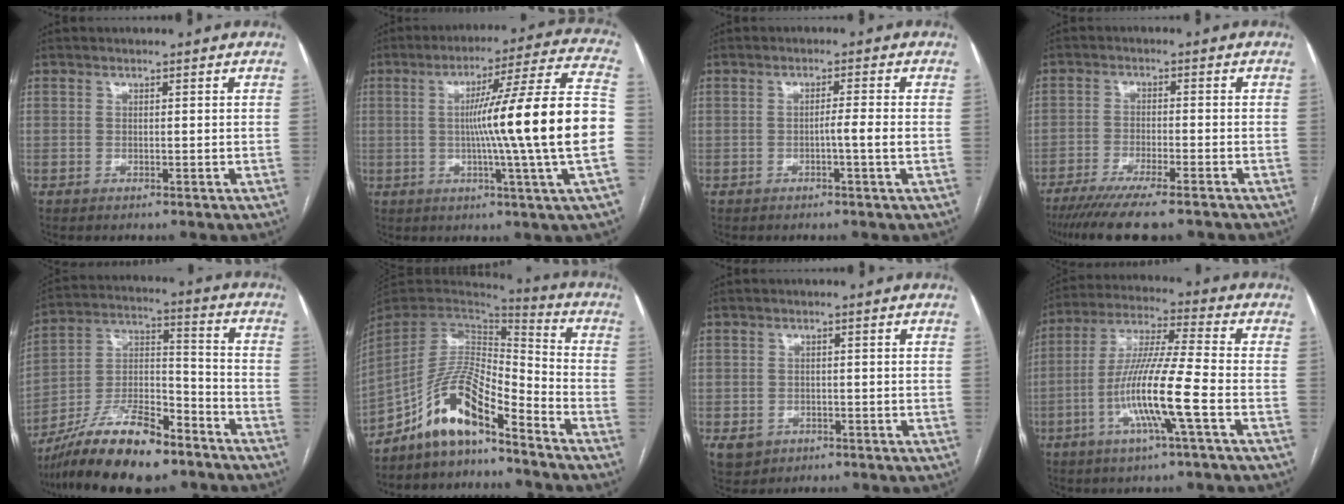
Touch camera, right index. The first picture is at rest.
{"total": 20.0, "force": [-1.5, -2.4, 19.8], "torque": [-0.262, 0.006, -0.038]}
{"total": 2.5, "force": [-0.7, -0.6, 2.3], "torque": [-0.033, 0.001, -0.012]}
{"total": 11.9, "force": [-9.5, 1.2, 7.1], "torque": [-0.108, -0.026, -0.147]}
{"total": 17.3, "force": [-13.1, 4.3, 10.5], "torque": [-0.206, 0.007, -0.231]}
{"total": 11.6, "force": [-8.8, 2.5, 7.1], "torque": [-0.138, 0.026, -0.160]}
{"total": 4.4, "force": [-1.9, 3.8, 1.1], "torque": [-0.018, 0.001, -0.021]}
{"total": 13.1, "force": [-4.2, -0.4, 12.4], "torque": [-0.244, -0.006, -0.085]}